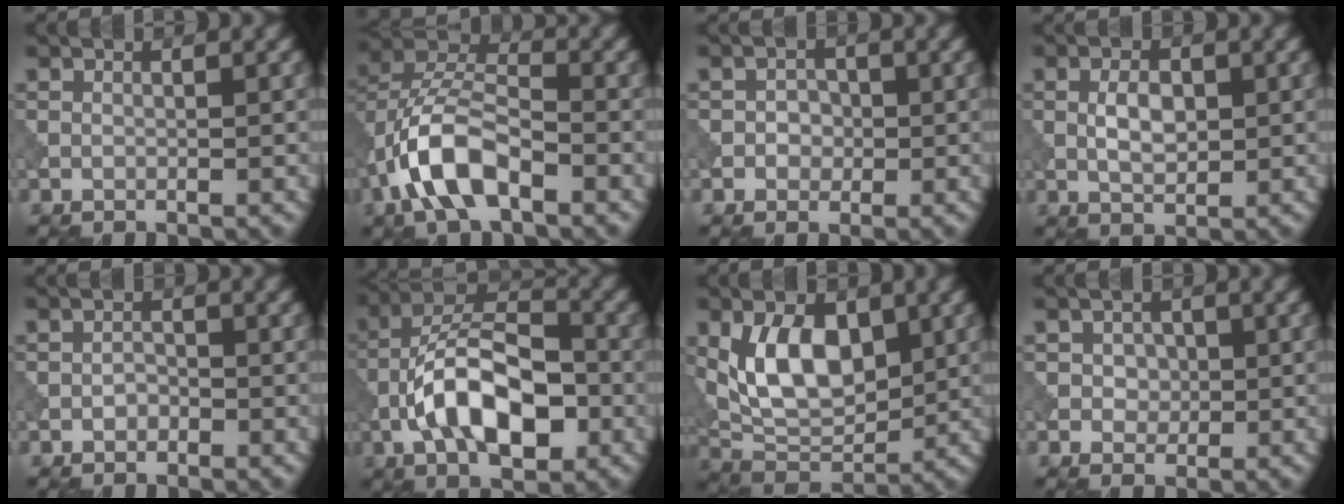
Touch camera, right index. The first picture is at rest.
{"total": 7.9, "force": [-3.5, 3.9, 5.9], "torque": [-0.119, 0.012, -0.074]}
{"total": 1.6, "force": [-0.3, 1.4, 0.8], "torque": [-0.002, -0.001, -0.009]}
{"total": 2.9, "force": [0.1, 1.6, 2.4], "torque": [-0.050, 0.000, 0.002]}
{"total": 1.0, "force": [-0.6, 0.7, 0.5], "torque": [-0.010, 0.001, -0.012]}
{"total": 9.9, "force": [-3.3, 4.8, 8.0], "torque": [-0.141, 0.013, -0.064]}
{"total": 7.7, "force": [1.5, 4.4, 6.2], "torque": [-0.113, -0.006, 0.024]}
{"total": 1.9, "force": [0.2, 1.6, 1.0], "torque": [-0.019, 0.002, 0.000]}